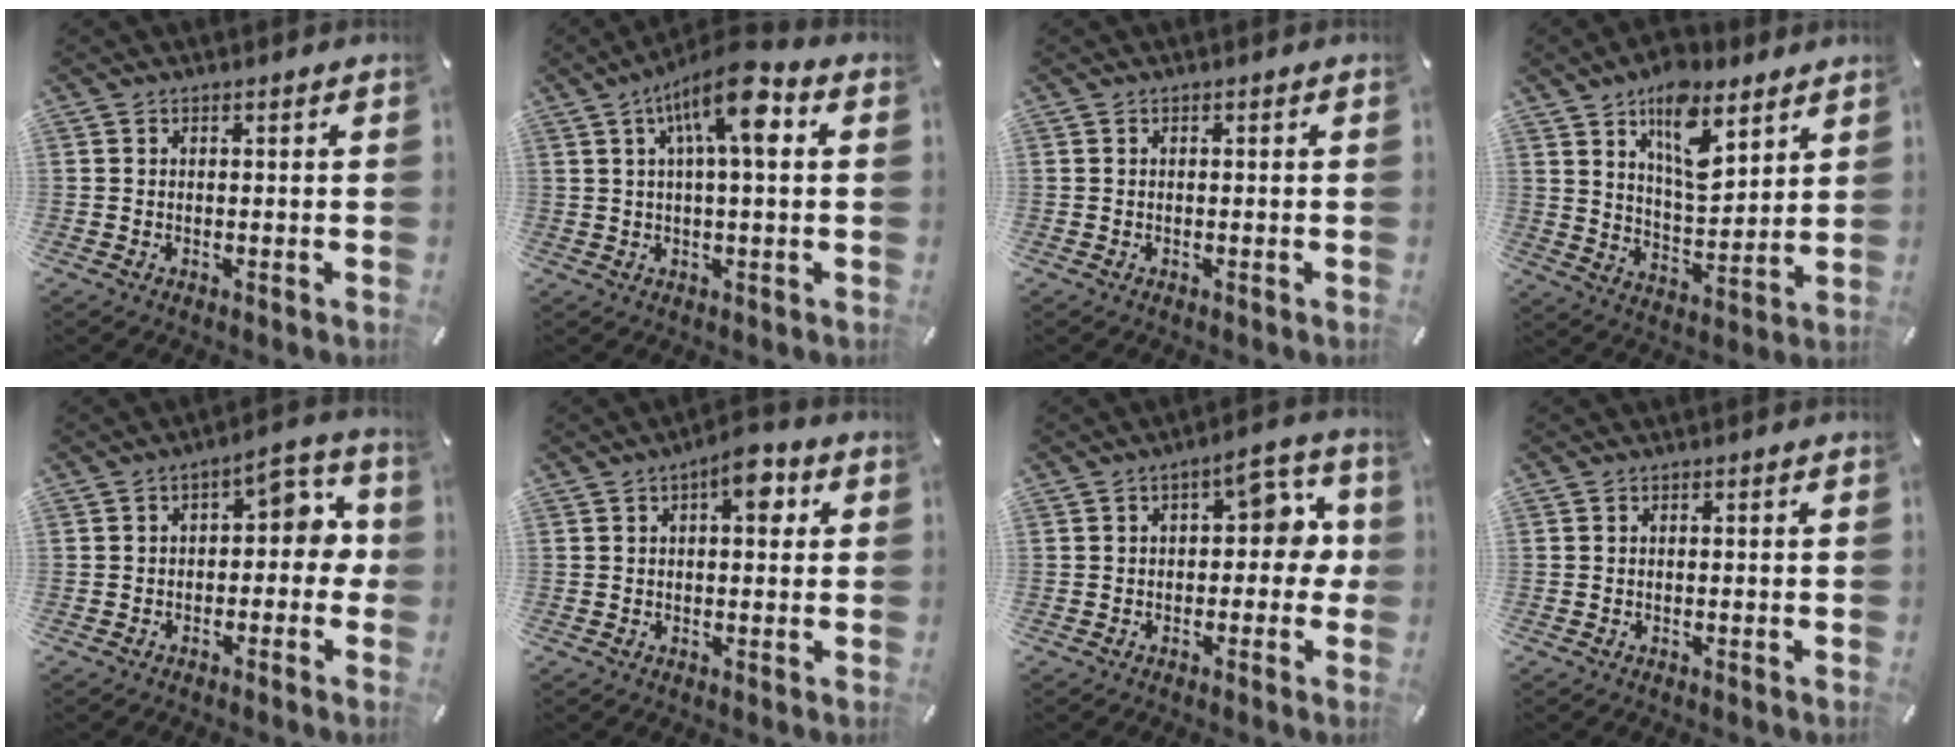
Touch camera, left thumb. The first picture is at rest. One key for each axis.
{"total": 12.3, "fx": 3.9, "fy": 3.6, "fz": 11.1, "tx": -0.185, "ty": -0.002, "tz": 0.064}
{"total": 0.0}
{"total": 14.5, "fx": 8.8, "fy": 7.3, "fz": 9.0, "tx": -0.139, "ty": -0.041, "tz": 0.155}
{"total": 8.1, "fx": 1.5, "fy": 4.4, "fz": 6.6, "tx": -0.079, "ty": -0.010, "tz": 0.015}
{"total": 6.7, "fx": 2.4, "fy": 3.1, "fz": 5.5, "tx": -0.065, "ty": -0.009, "tz": 0.031}
{"total": 10.1, "fx": 2.2, "fy": 5.2, "fz": 8.3, "tx": -0.099, "ty": -0.005, "tz": 0.030}
{"total": 0.0}